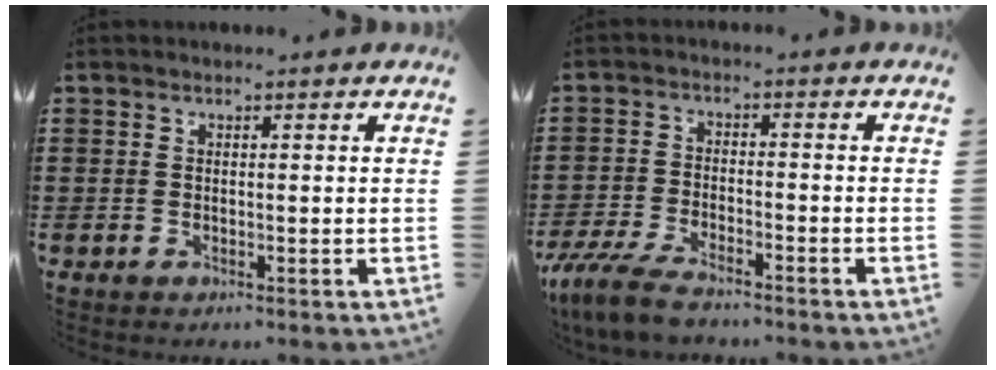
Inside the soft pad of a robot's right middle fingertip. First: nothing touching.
{"total": 5.7, "force": [-4.8, 1.3, 2.8], "torque": [-0.079, -0.004, -0.099]}